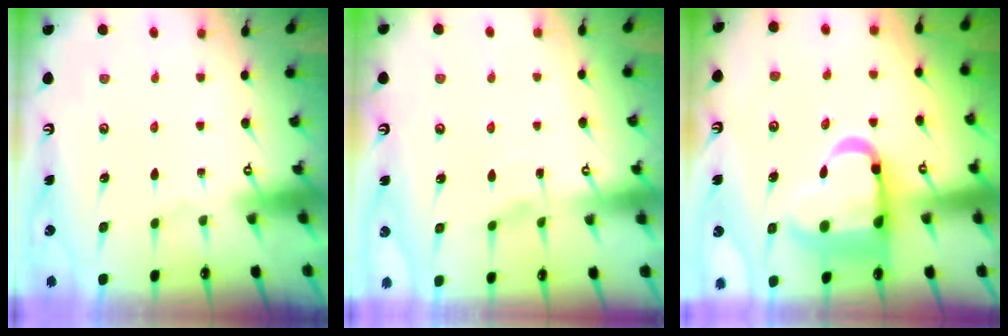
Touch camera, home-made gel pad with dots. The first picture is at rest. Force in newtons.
{"total": 3.0, "press": 2.9, "slide": 0.6}
{"total": 17.2, "press": 17.1, "slide": 1.9}